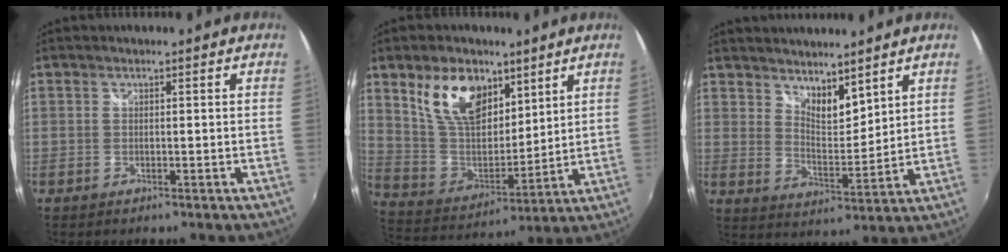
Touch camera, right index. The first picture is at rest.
{"total": 15.4, "force": [8.6, 8.8, 9.3], "torque": [-0.184, 0.010, 0.170]}
{"total": 7.1, "force": [5.8, 2.4, 3.2], "torque": [-0.041, -0.005, 0.103]}